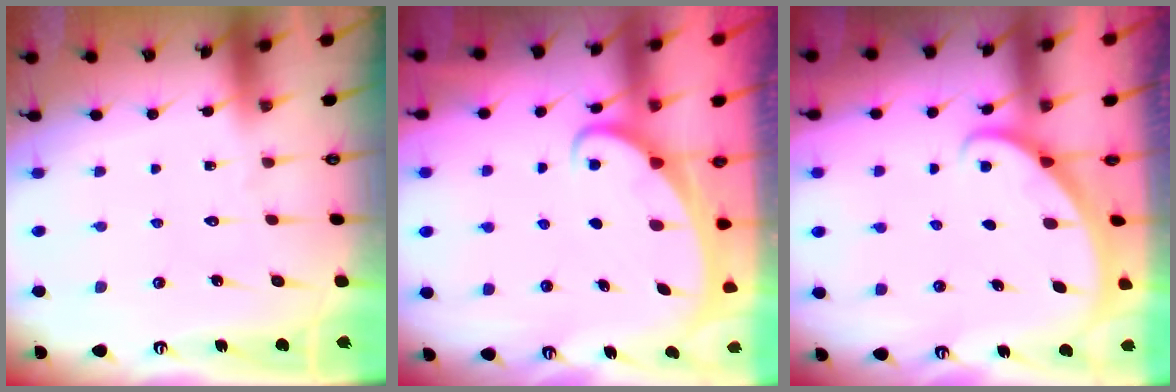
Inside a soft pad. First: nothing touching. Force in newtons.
{"total": 2.4, "press": 2.4, "slide": 0.3}
{"total": 1.8, "press": 1.8, "slide": 0.1}